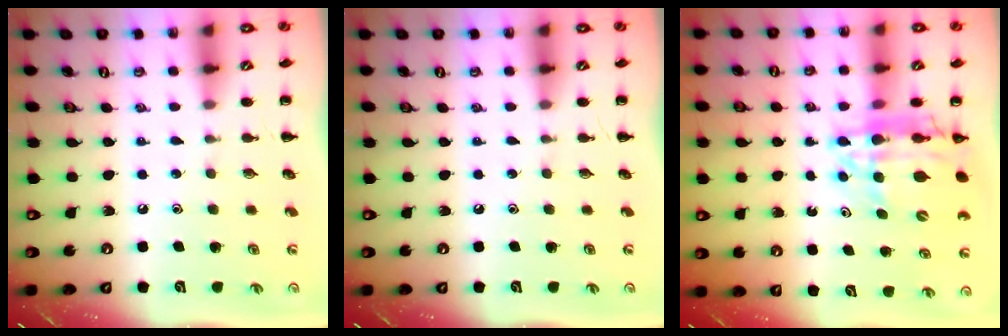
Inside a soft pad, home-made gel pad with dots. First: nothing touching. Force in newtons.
{"total": 0.0}
{"total": 14.0, "press": 13.4, "slide": 4.0}